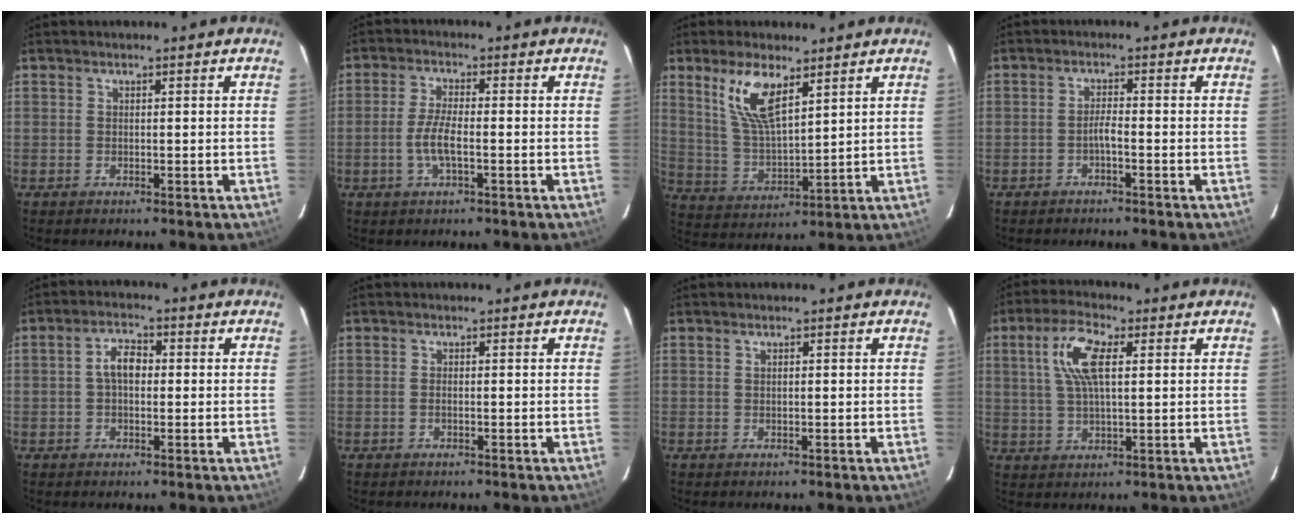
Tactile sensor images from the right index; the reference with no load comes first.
{"total": 5.1, "force": [-1.5, 1.2, 4.7], "torque": [-0.099, 0.000, -0.029]}
{"total": 10.6, "force": [6.2, 3.5, 7.9], "torque": [-0.154, 0.001, 0.132]}
{"total": 2.7, "force": [-1.6, 0.1, 2.1], "torque": [-0.047, 0.008, -0.031]}
{"total": 4.4, "force": [0.2, 2.5, 3.5], "torque": [-0.065, 0.015, 0.004]}
{"total": 0.7, "force": [-0.2, 0.3, 0.6], "torque": [-0.013, 0.001, -0.004]}
{"total": 0.5, "force": [0.2, 0.1, 0.5], "torque": [-0.008, 0.002, 0.005]}
{"total": 8.9, "force": [2.7, 3.2, 7.9], "torque": [-0.154, 0.015, 0.052]}